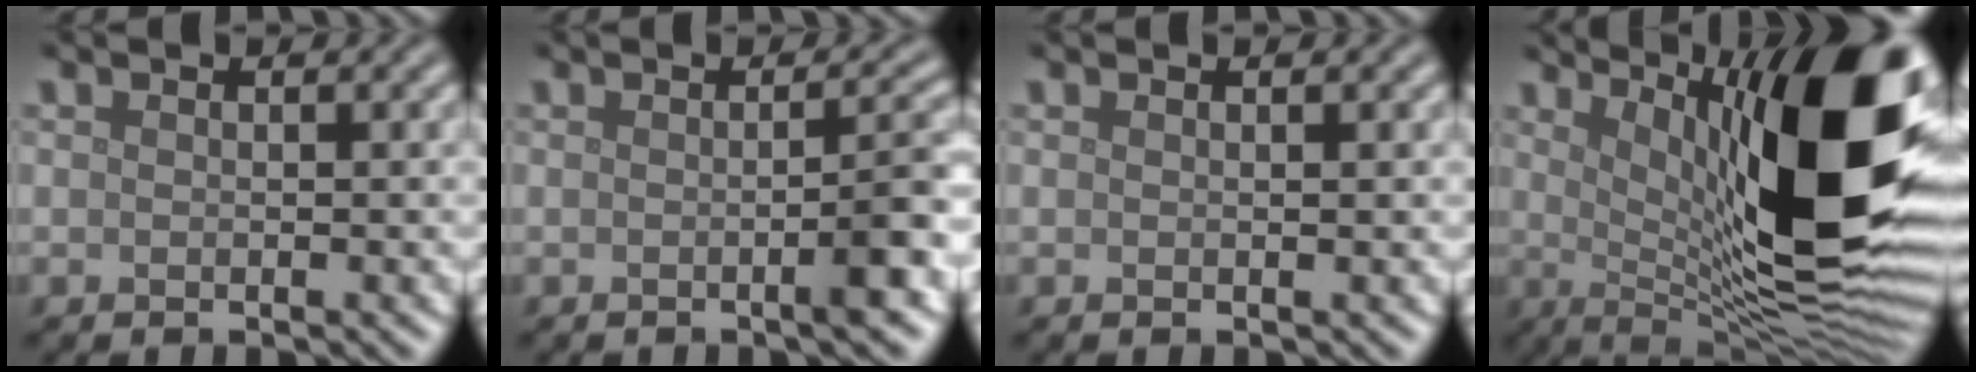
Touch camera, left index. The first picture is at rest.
{"total": 3.3, "force": [-0.7, 0.6, 3.1], "torque": [-0.037, 0.004, -0.016]}
{"total": 0.0}
{"total": 16.4, "force": [4.5, 4.9, 15.0], "torque": [-0.173, 0.004, 0.072]}